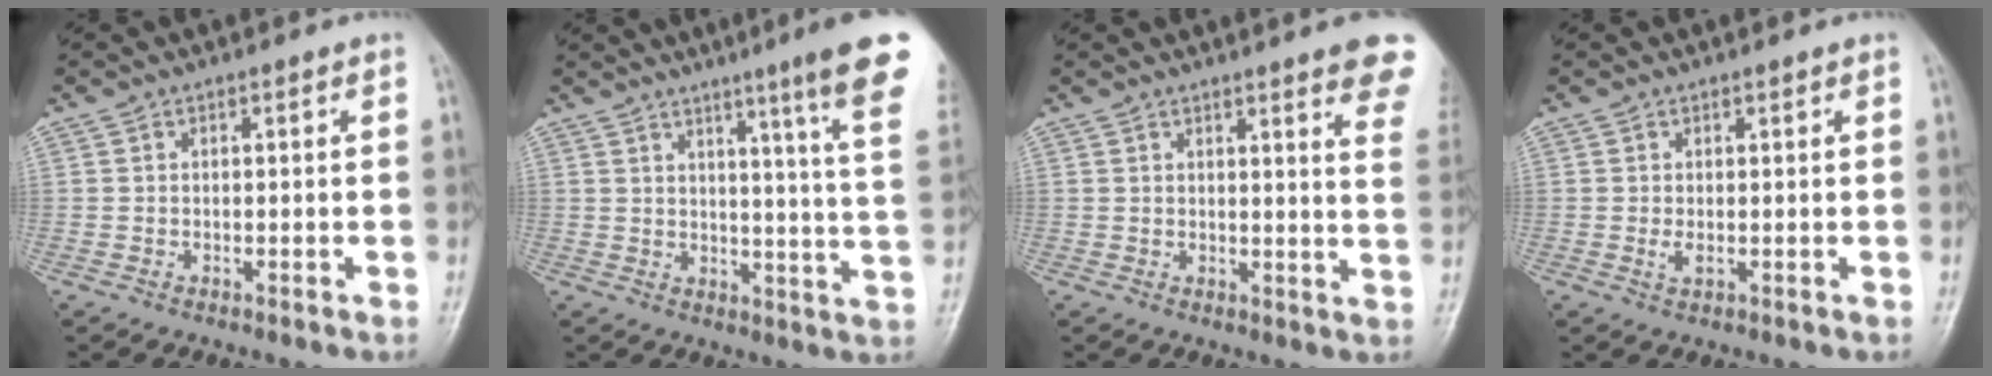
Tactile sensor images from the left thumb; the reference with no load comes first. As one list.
[{"total": 15.9, "force": [10.0, -0.2, 12.4], "torque": [-0.149, -0.059, 0.110]}, {"total": 11.8, "force": [8.1, 1.7, 8.4], "torque": [-0.074, -0.031, 0.077]}, {"total": 1.5, "force": [0.3, 0.7, 1.3], "torque": [-0.022, -0.004, 0.009]}]